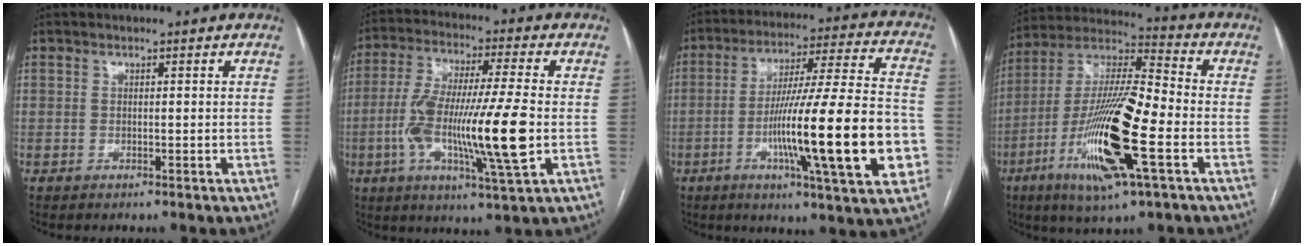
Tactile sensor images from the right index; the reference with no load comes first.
{"total": 17.0, "force": [-3.0, 1.0, 16.8], "torque": [-0.319, -0.009, -0.056]}
{"total": 23.6, "force": [-5.8, 1.0, 22.9], "torque": [-0.329, -0.008, -0.092]}
{"total": 19.9, "force": [-6.6, 2.4, 18.6], "torque": [-0.385, -0.022, -0.122]}